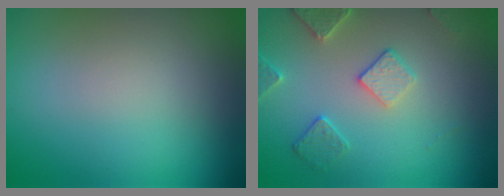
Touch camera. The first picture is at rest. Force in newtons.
{"total": 2.9, "press": 2.9, "slide": 0.1}